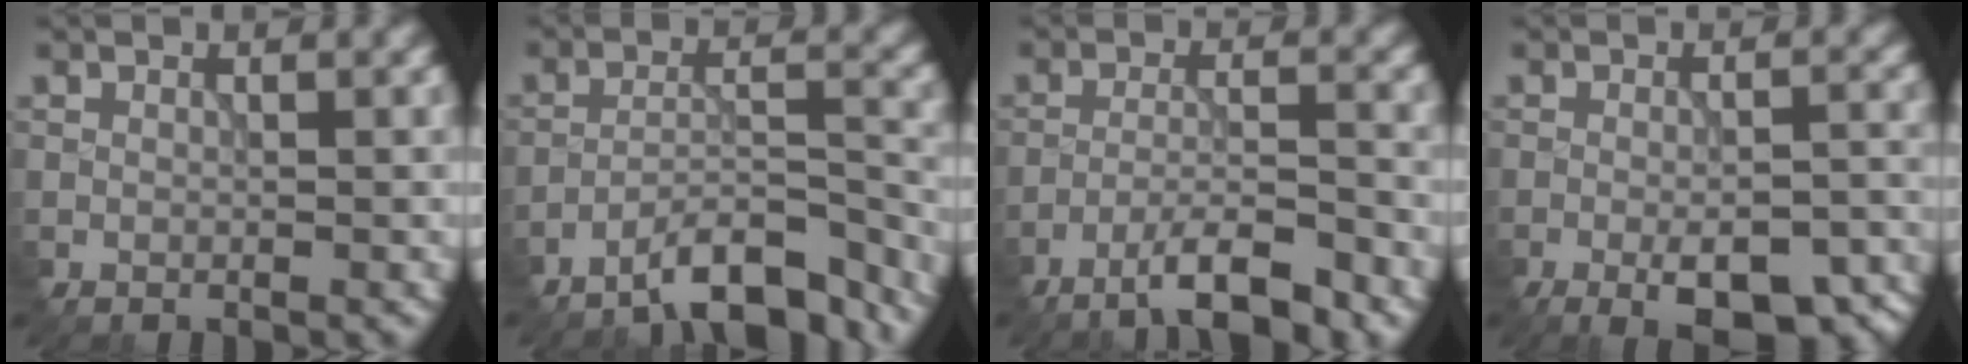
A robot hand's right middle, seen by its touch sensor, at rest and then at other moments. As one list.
[{"total": 7.8, "force": [-6.7, 1.7, 3.6], "torque": [-0.051, 0.007, -0.110]}, {"total": 5.2, "force": [-3.9, 0.8, 3.4], "torque": [-0.058, 0.005, -0.070]}, {"total": 7.7, "force": [-4.3, 2.8, 5.8], "torque": [-0.087, -0.008, -0.051]}]